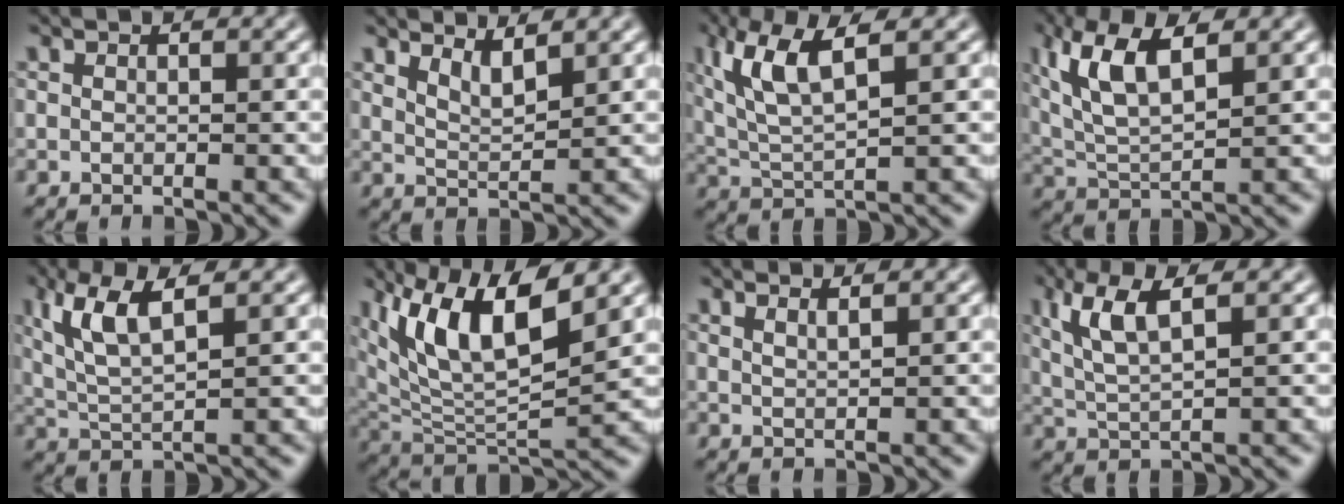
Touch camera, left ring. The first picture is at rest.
{"total": 2.3, "force": [1.5, 0.6, 1.7], "torque": [-0.038, -0.002, 0.032]}
{"total": 6.0, "force": [2.1, 2.1, 5.2], "torque": [-0.116, 0.012, 0.043]}
{"total": 7.2, "force": [2.6, 3.1, 5.9], "torque": [-0.127, 0.015, 0.048]}
{"total": 5.4, "force": [1.9, 1.9, 4.7], "torque": [-0.104, 0.010, 0.039]}
{"total": 9.6, "force": [4.4, 3.6, 7.8], "torque": [-0.153, 0.005, 0.084]}
{"total": 1.0, "force": [0.6, 0.2, 0.8], "torque": [-0.012, 0.000, 0.012]}
{"total": 4.9, "force": [1.7, 1.6, 4.2], "torque": [-0.095, 0.009, 0.036]}